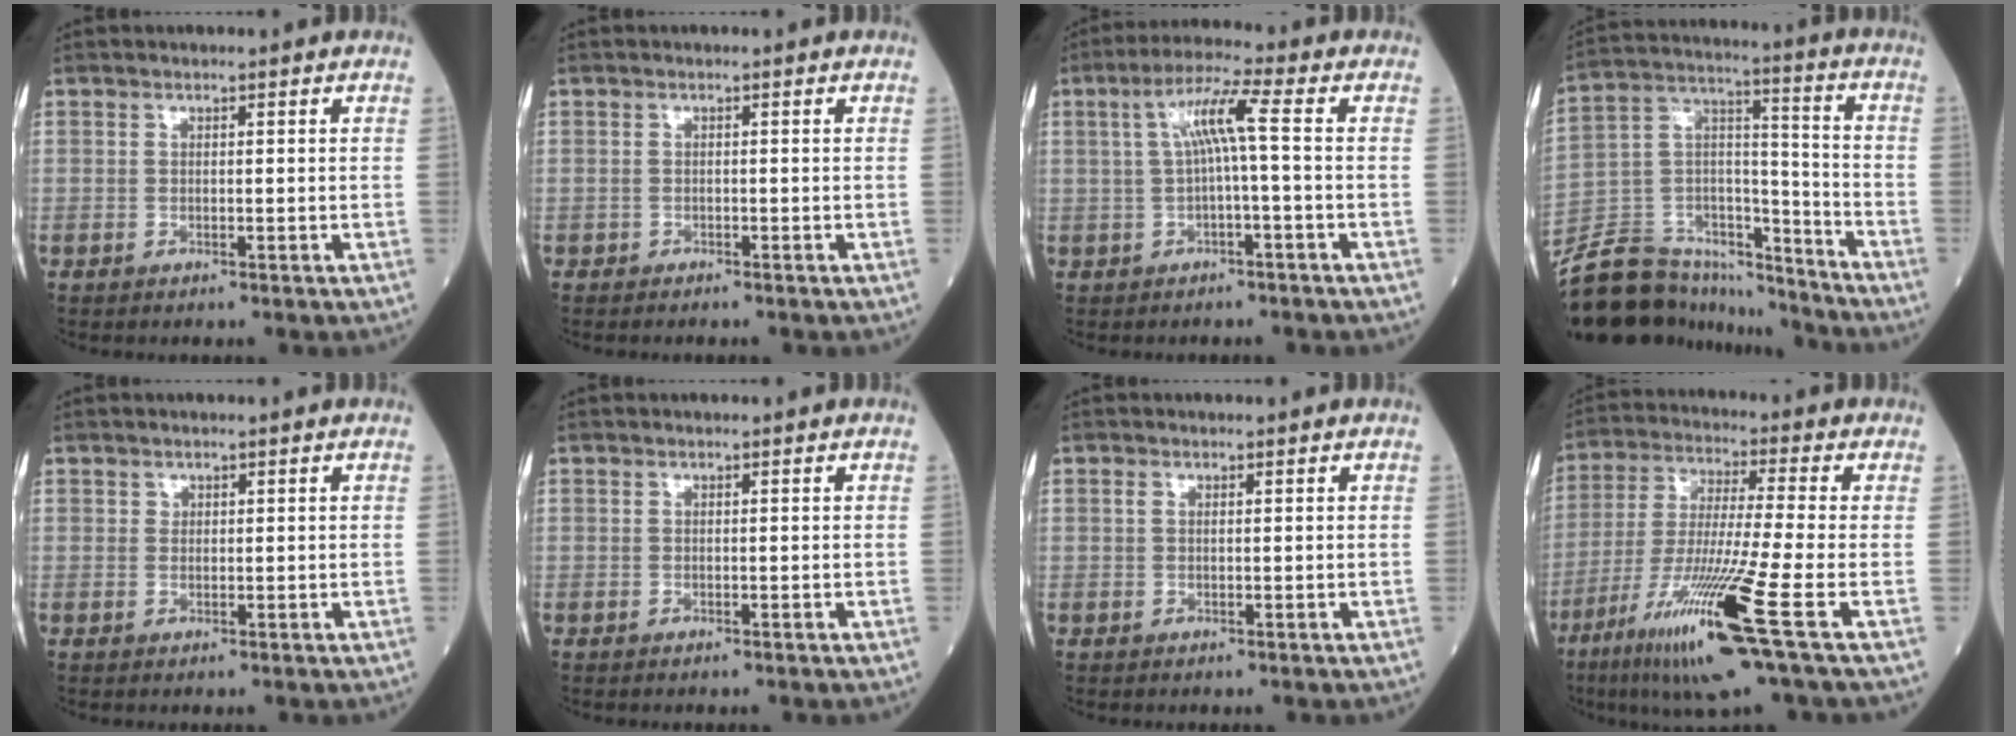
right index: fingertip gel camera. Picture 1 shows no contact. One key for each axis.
{"total": 0.6, "fx": -0.6, "fy": 0.2, "fz": 0.0, "tx": -0.007, "ty": 0.000, "tz": -0.012}
{"total": 6.1, "fx": 0.4, "fy": -0.3, "fz": 6.1, "tx": -0.113, "ty": 0.022, "tz": 0.010}
{"total": 19.9, "fx": -17.8, "fy": 6.8, "fz": 5.6, "tx": -0.117, "ty": 0.049, "tz": -0.298}
{"total": 0.7, "fx": 0.4, "fy": 0.5, "fz": 0.1, "tx": 0.007, "ty": 0.000, "tz": 0.003}
{"total": 0.0}
{"total": 0.7, "fx": 0.3, "fy": 0.3, "fz": 0.5, "tx": -0.016, "ty": 0.007, "tz": 0.005}
{"total": 15.9, "fx": -7.5, "fy": -1.2, "fz": 14.0, "tx": -0.287, "ty": -0.043, "tz": -0.142}